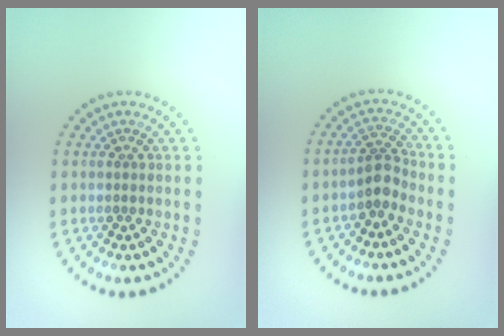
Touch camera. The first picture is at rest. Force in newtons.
{"total": 2.3, "press": 1.9, "slide": 1.4}